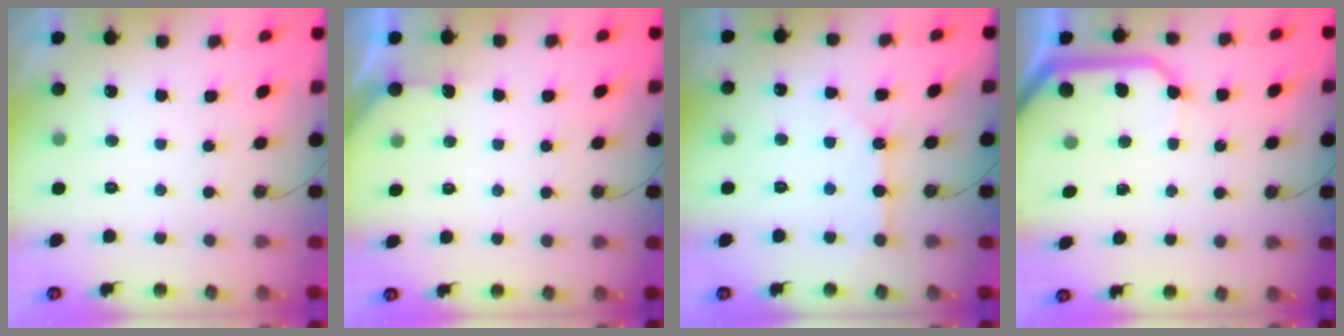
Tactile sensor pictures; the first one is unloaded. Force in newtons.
{"total": 2.3, "press": 2.3, "slide": 0.3}
{"total": 2.9, "press": 2.9, "slide": 0.5}
{"total": 13.5, "press": 13.4, "slide": 1.7}